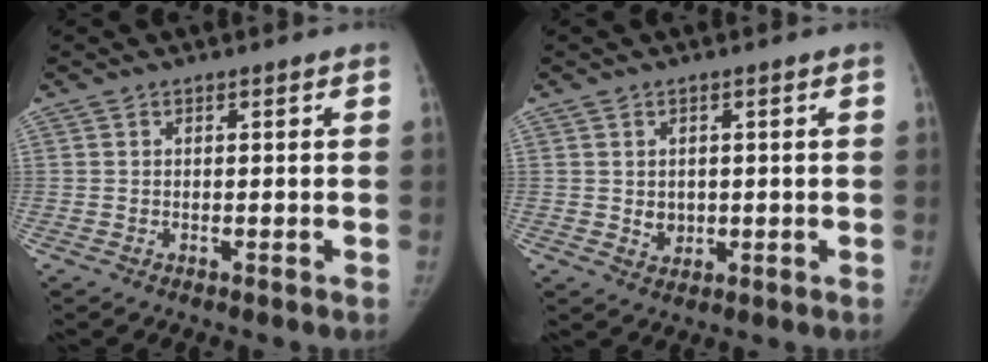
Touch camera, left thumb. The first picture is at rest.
{"total": 2.7, "force": [0.0, 2.3, 1.4], "torque": [-0.009, -0.002, 0.009]}